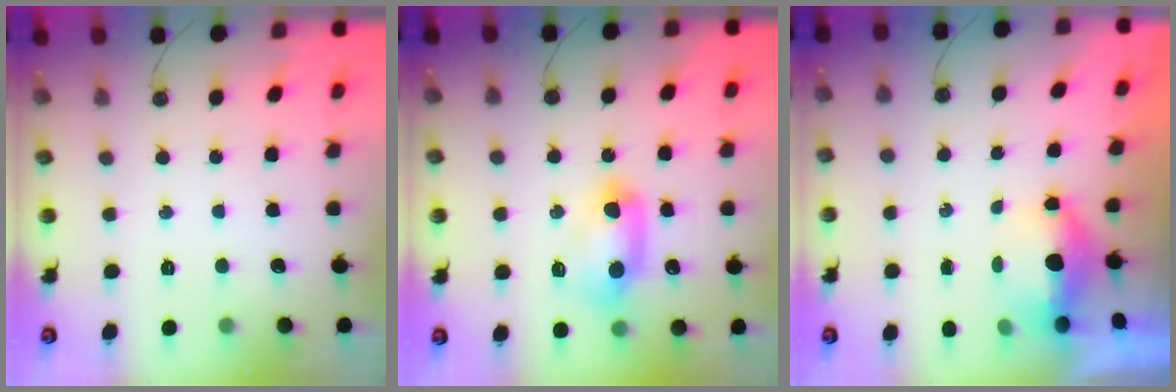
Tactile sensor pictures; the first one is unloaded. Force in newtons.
{"total": 11.7, "press": 11.7, "slide": 0.9}
{"total": 5.0, "press": 4.7, "slide": 1.6}